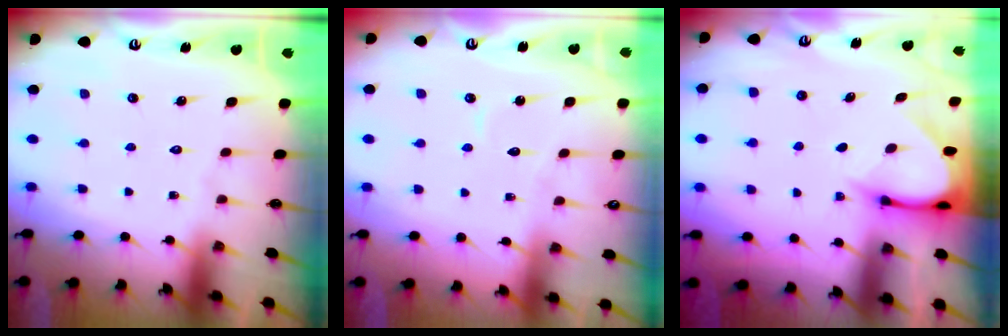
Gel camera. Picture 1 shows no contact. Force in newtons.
{"total": 4.8, "press": 4.7, "slide": 0.4}
{"total": 4.3, "press": 4.2, "slide": 0.5}